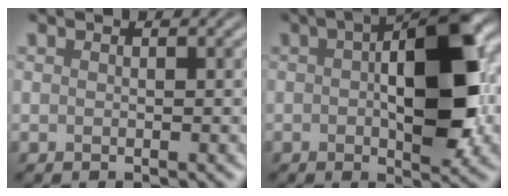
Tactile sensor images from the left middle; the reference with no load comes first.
{"total": 9.3, "force": [0.0, 3.2, 8.7], "torque": [-0.131, 0.012, 0.012]}